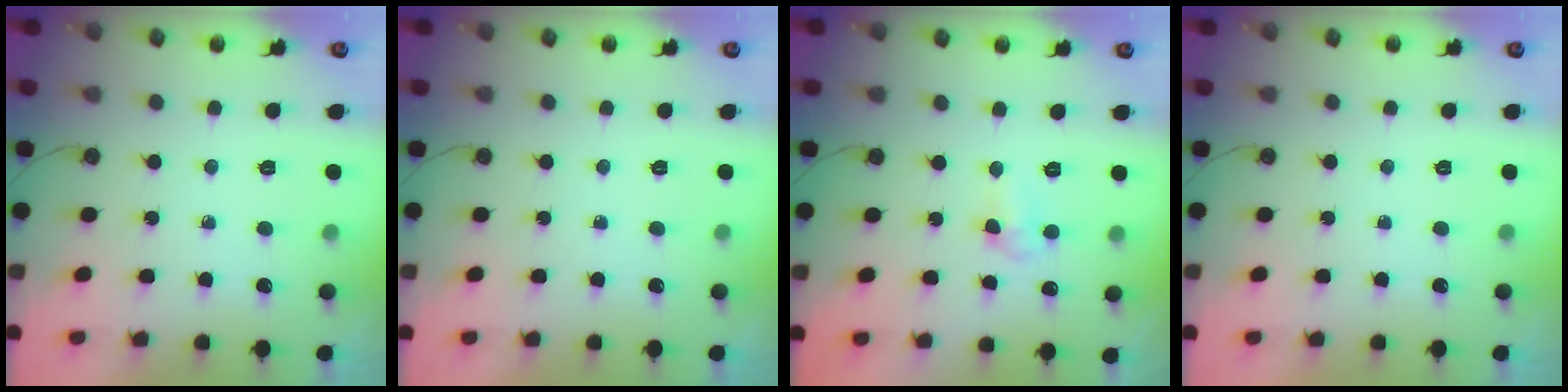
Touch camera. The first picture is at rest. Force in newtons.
{"total": 0.0}
{"total": 3.2, "press": 3.2, "slide": 0.5}
{"total": 0.0}